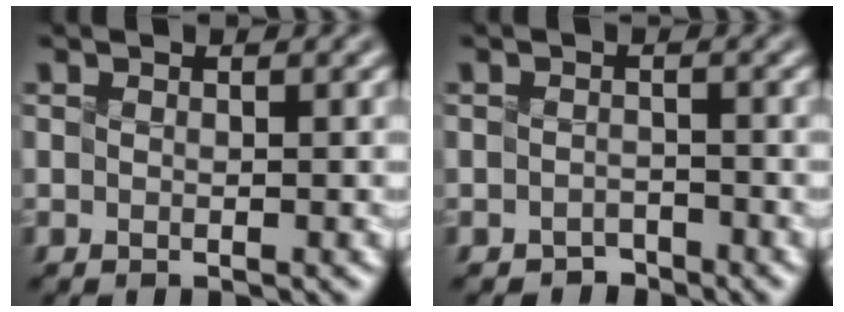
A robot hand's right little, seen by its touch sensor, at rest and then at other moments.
{"total": 1.3, "force": [-1.1, 0.6, 0.1], "torque": [0.001, 0.006, -0.021]}